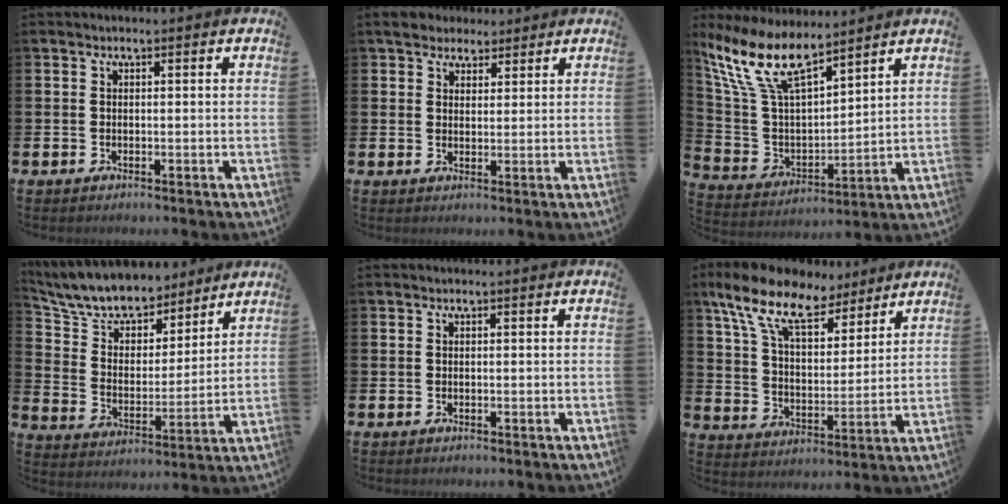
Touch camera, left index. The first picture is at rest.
{"total": 3.8, "force": [3.3, 1.8, -0.1], "torque": [-0.005, -0.010, 0.060]}
{"total": 10.6, "force": [8.4, 3.4, 5.4], "torque": [-0.146, -0.036, 0.153]}
{"total": 8.3, "force": [7.8, 2.9, 0.8], "torque": [-0.067, -0.059, 0.143]}
{"total": 0.0}
{"total": 11.5, "force": [9.4, 4.3, 5.2], "torque": [-0.132, -0.045, 0.167]}